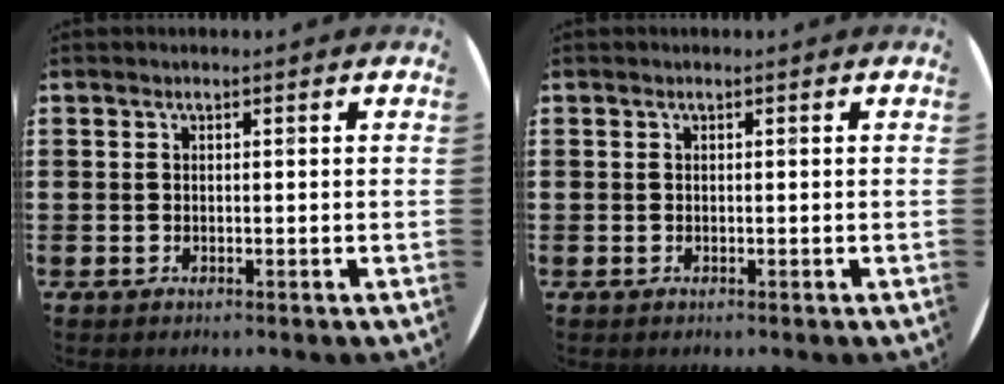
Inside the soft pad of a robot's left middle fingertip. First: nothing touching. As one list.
[{"total": 0.0}]